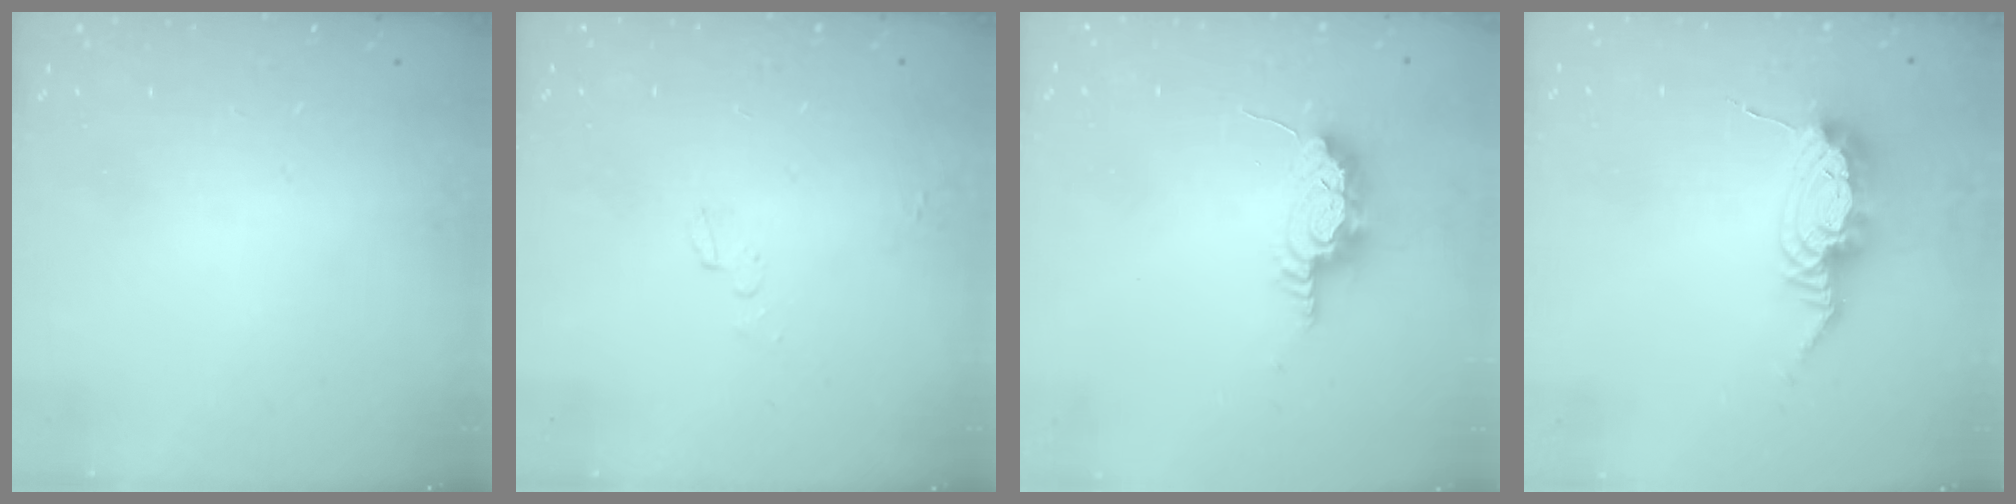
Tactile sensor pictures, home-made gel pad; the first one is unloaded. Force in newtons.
{"total": 3.4, "press": 3.2, "slide": 1.2}
{"total": 15.3, "press": 10.2, "slide": 11.4}
{"total": 11.2, "press": 11.1, "slide": 1.2}